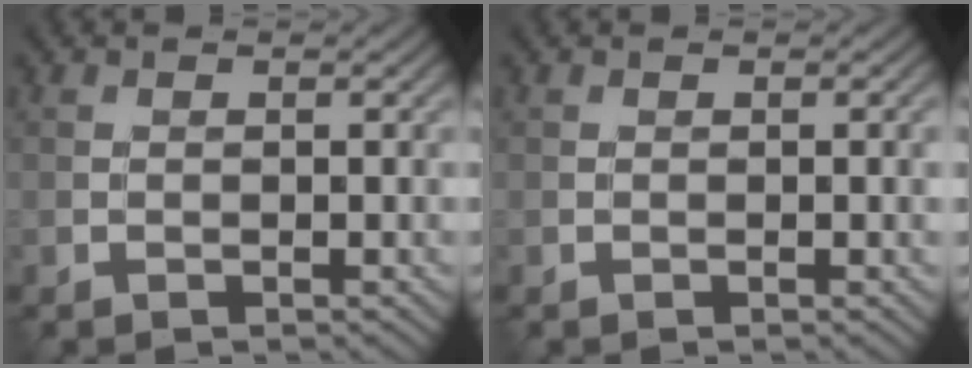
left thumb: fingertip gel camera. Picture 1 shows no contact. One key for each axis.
{"total": 1.4, "fx": -0.1, "fy": 0.3, "fz": 1.3, "tx": -0.021, "ty": -0.003, "tz": -0.002}